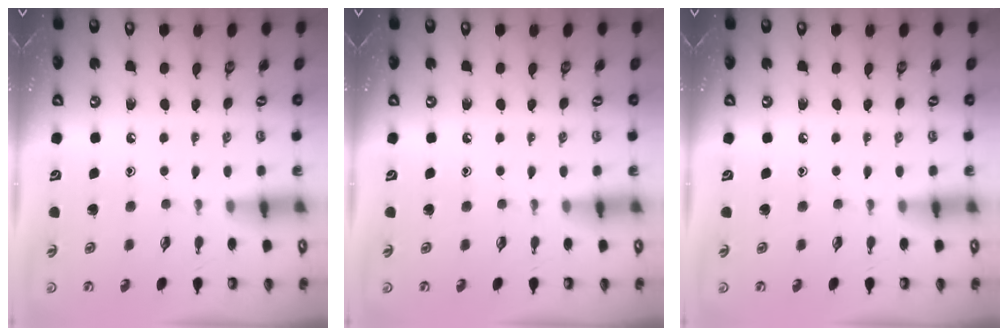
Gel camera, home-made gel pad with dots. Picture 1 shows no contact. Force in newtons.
{"total": 0.0}
{"total": 0.0}